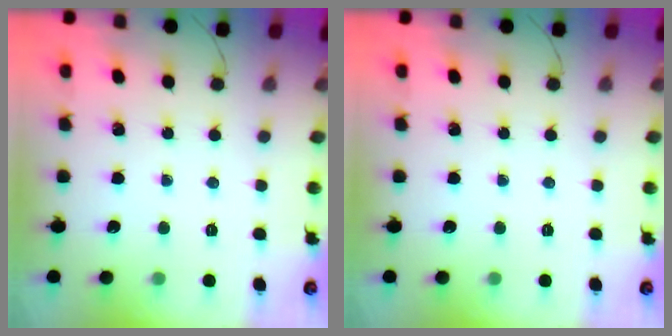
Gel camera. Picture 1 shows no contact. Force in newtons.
{"total": 0.0}